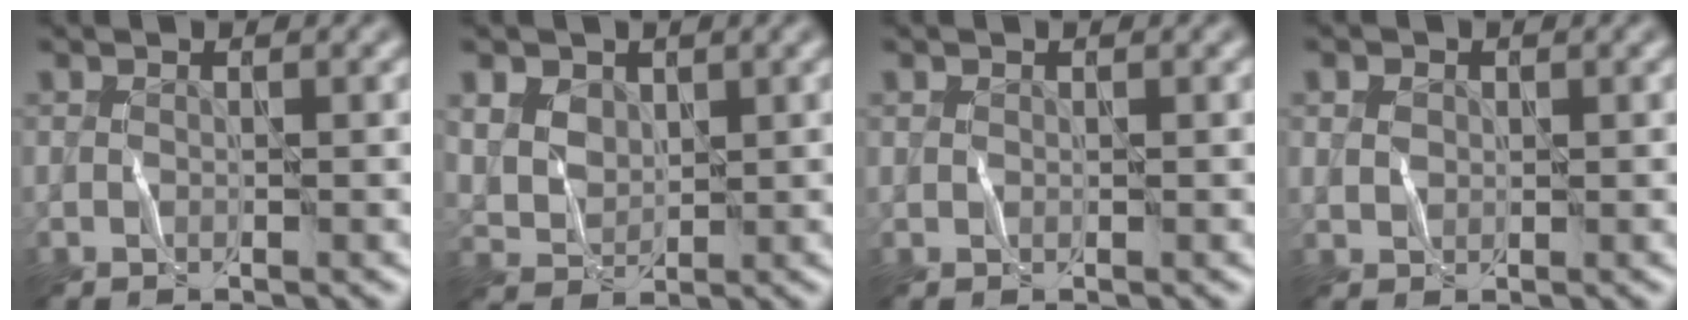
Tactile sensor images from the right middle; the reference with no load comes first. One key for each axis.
{"total": 1.8, "fx": 1.2, "fy": 1.3, "fz": 0.2, "tx": -0.030, "ty": 0.002, "tz": 0.037}
{"total": 0.0}
{"total": 0.9, "fx": 0.5, "fy": 0.8, "fz": 0.1, "tx": -0.018, "ty": 0.003, "tz": 0.015}